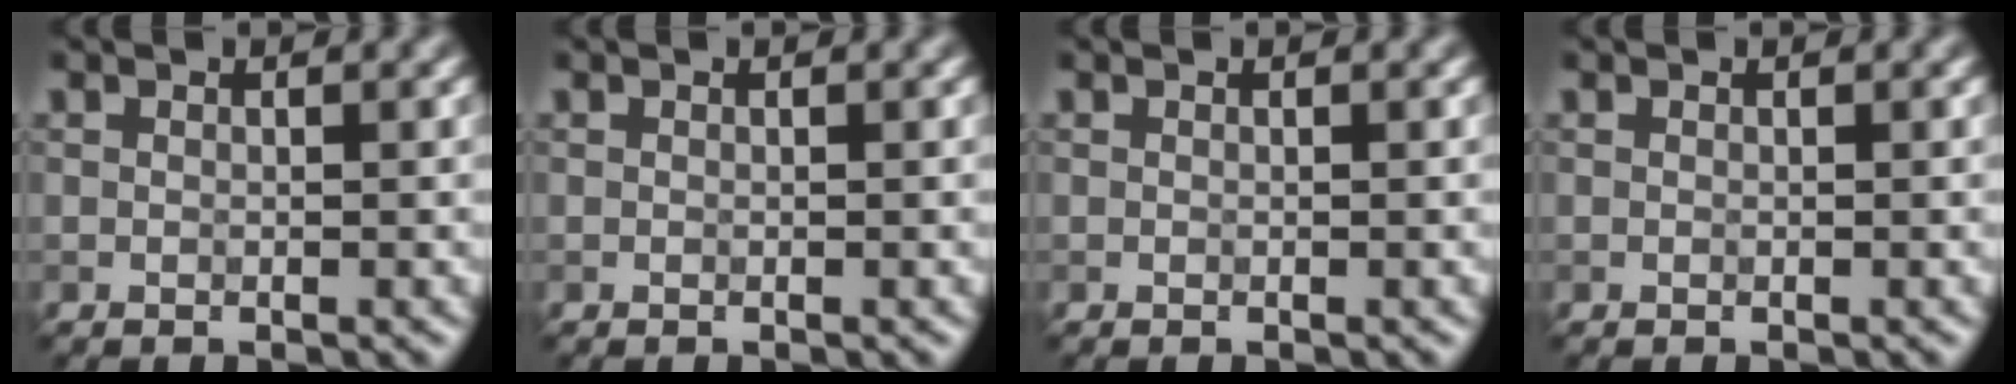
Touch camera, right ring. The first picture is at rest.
{"total": 0.0}
{"total": 0.0}
{"total": 0.0}